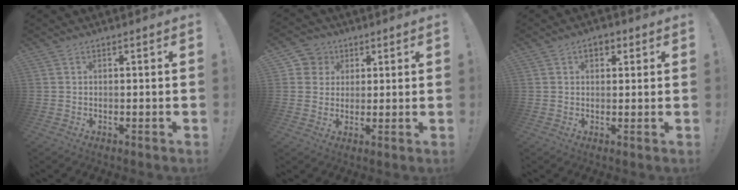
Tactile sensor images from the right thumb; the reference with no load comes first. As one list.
[{"total": 6.3, "force": [2.0, 5.8, 0.9], "torque": [-0.014, -0.013, 0.040]}, {"total": 3.7, "force": [1.4, 2.4, 2.4], "torque": [-0.030, 0.002, 0.022]}]